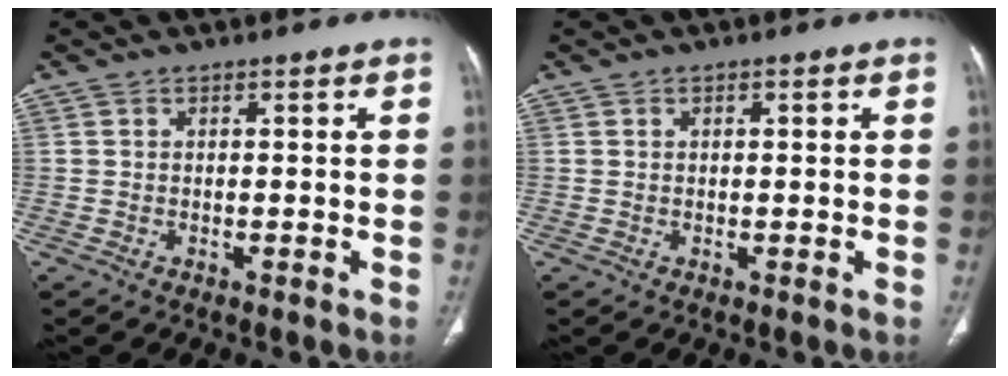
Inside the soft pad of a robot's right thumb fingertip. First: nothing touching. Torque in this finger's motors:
{"motor_torque": [-0.30, -0.57, -0.06, 0.22, -0.03]}